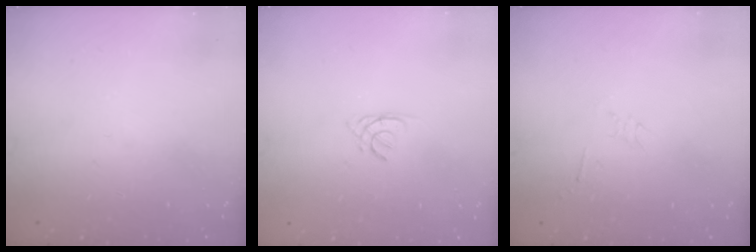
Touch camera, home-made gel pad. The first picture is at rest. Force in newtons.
{"total": 1.7, "press": 1.7, "slide": 0.3}
{"total": 2.3, "press": 2.3, "slide": 0.4}